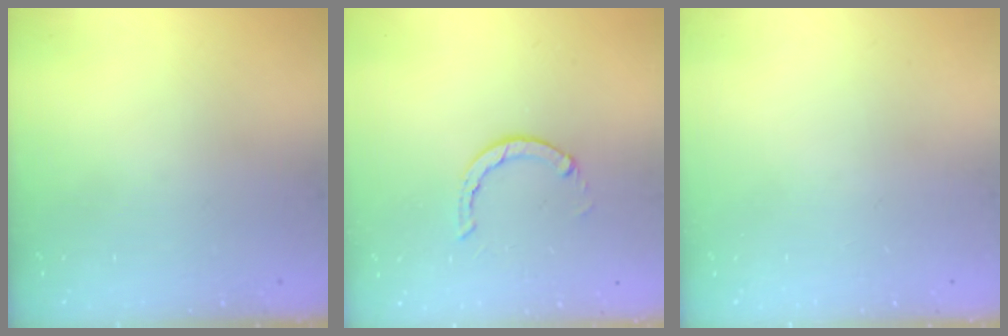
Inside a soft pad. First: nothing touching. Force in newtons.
{"total": 2.8, "press": 2.7, "slide": 0.4}
{"total": 0.0}